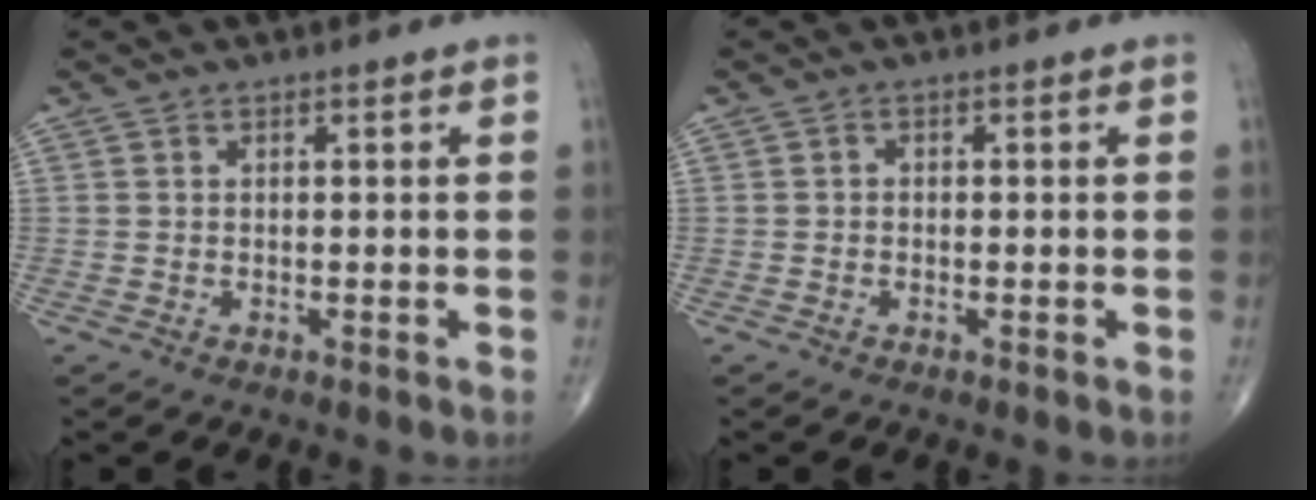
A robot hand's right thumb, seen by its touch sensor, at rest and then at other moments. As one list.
[{"total": 0.6, "force": [-0.3, 0.5, 0.2], "torque": [0.002, 0.002, -0.011]}]